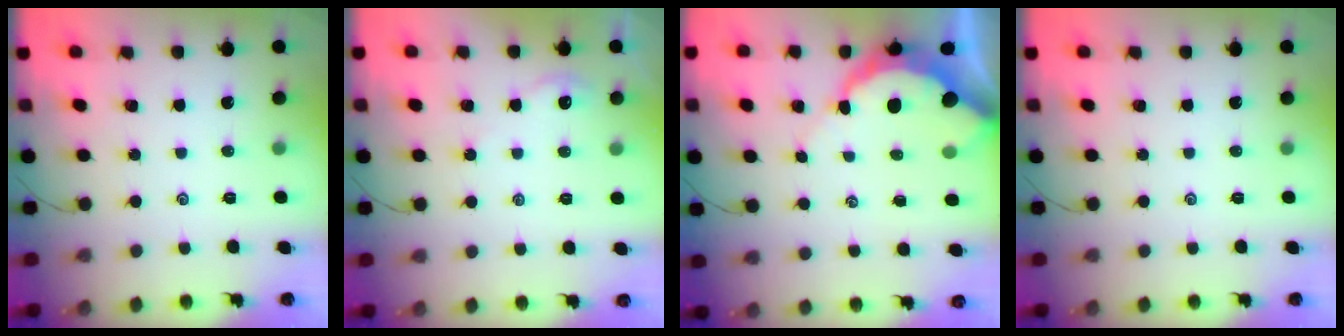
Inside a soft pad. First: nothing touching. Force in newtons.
{"total": 1.9, "press": 1.9, "slide": 0.4}
{"total": 7.5, "press": 7.4, "slide": 0.9}
{"total": 0.0}